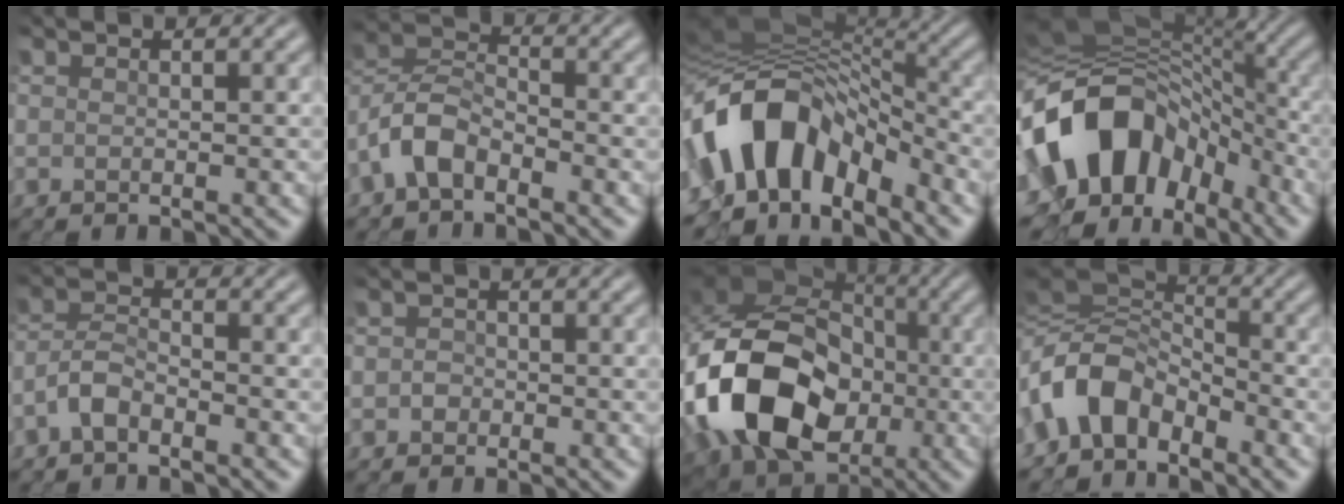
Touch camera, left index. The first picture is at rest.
{"total": 4.5, "force": [-2.9, 2.1, 2.6], "torque": [-0.061, 0.014, -0.066]}
{"total": 11.6, "force": [-5.2, 7.0, 7.6], "torque": [-0.135, 0.018, -0.092]}
{"total": 13.4, "force": [-4.2, 9.5, 8.5], "torque": [-0.153, -0.001, -0.075]}
{"total": 2.6, "force": [-1.9, 0.8, 1.6], "torque": [-0.037, 0.012, -0.045]}
{"total": 0.9, "force": [-0.2, 0.8, 0.3], "torque": [0.013, 0.006, -0.008]}
{"total": 14.6, "force": [-3.2, 10.8, 9.4], "torque": [-0.207, -0.008, -0.059]}
{"total": 7.1, "force": [-2.9, 4.4, 4.9], "torque": [-0.092, 0.014, -0.065]}